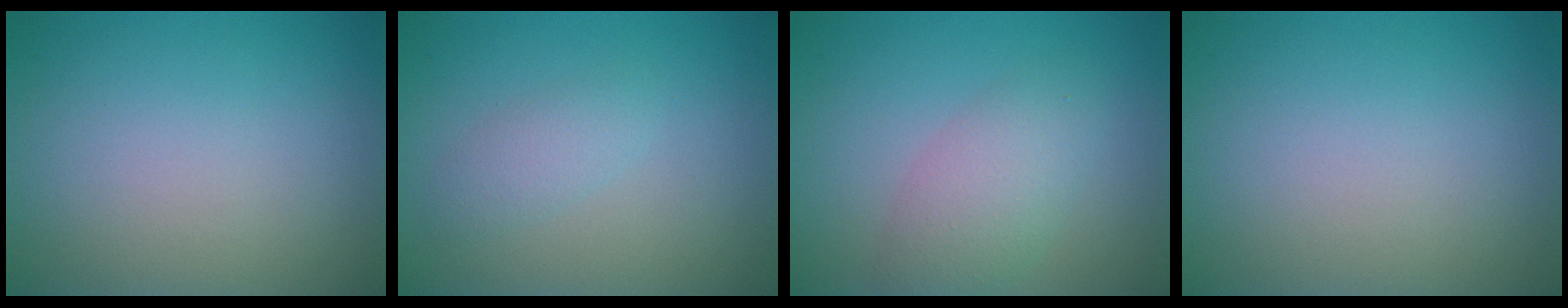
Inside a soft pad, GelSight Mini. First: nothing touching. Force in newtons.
{"total": 1.6, "press": 1.6, "slide": 0.1}
{"total": 2.7, "press": 2.7, "slide": 0.2}
{"total": 0.0}